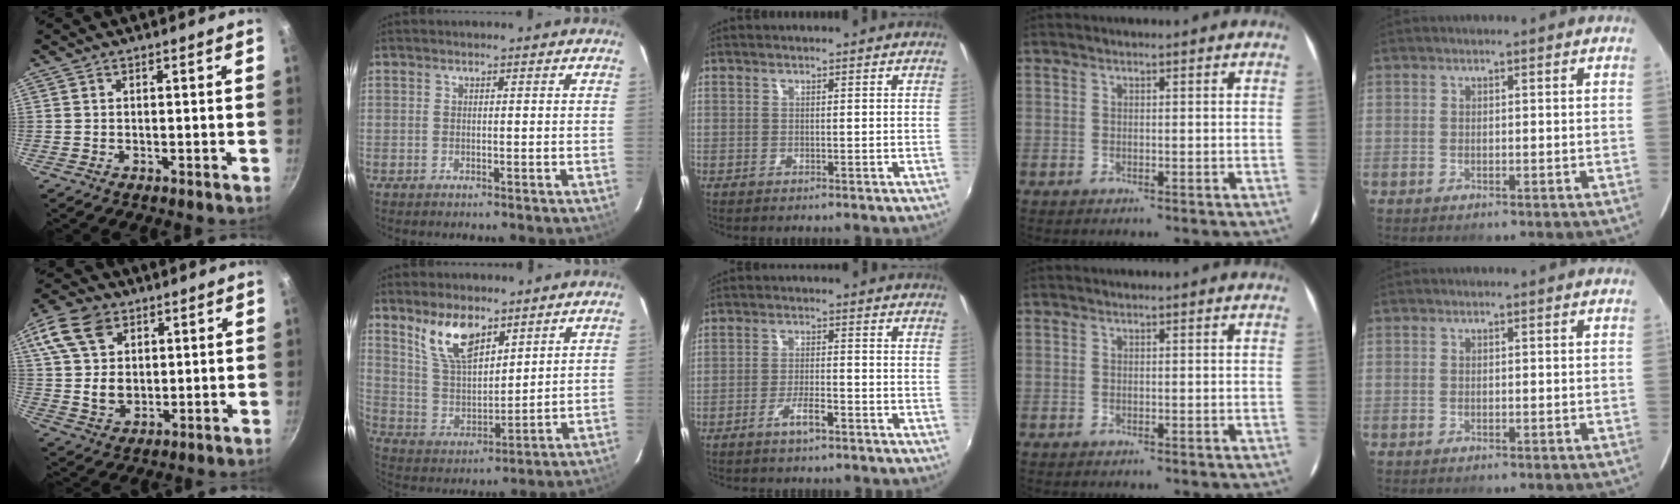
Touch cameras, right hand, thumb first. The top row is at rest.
{"thumb": {"total": 16.3, "force": [6.6, 11.8, 9.2], "torque": [-0.184, 0.002, 0.123]}, "index": {"total": 10.7, "force": [7.1, 4.5, 6.6], "torque": [-0.125, 0.007, 0.147]}, "middle": {"total": 3.9, "force": [-2.9, 0.8, 2.5], "torque": [-0.060, 0.001, -0.052]}}